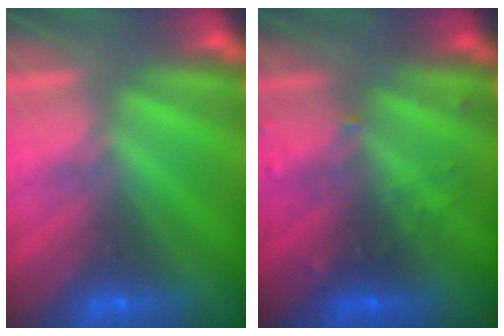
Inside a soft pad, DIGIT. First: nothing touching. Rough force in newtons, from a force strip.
{"total": 2.9}